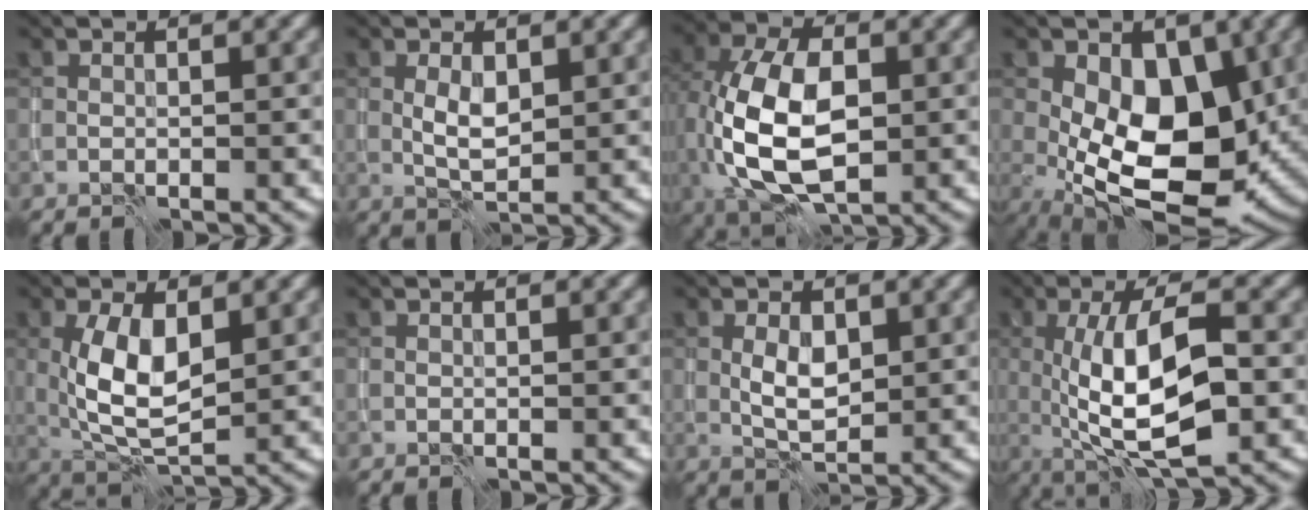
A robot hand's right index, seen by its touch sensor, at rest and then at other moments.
{"total": 2.4, "force": [0.2, 1.1, 2.1], "torque": [-0.044, -0.002, 0.006]}
{"total": 10.9, "force": [-0.5, 6.4, 8.8], "torque": [-0.192, -0.003, -0.006]}
{"total": 11.0, "force": [-0.8, 6.4, 8.9], "torque": [-0.140, -0.011, -0.015]}
{"total": 6.2, "force": [0.7, 2.8, 5.4], "torque": [-0.115, -0.007, 0.017]}
{"total": 0.0}
{"total": 2.8, "force": [0.2, 1.5, 2.3], "torque": [-0.048, -0.002, 0.006]}
{"total": 9.3, "force": [-0.5, 3.1, 8.8], "torque": [-0.145, -0.004, -0.008]}